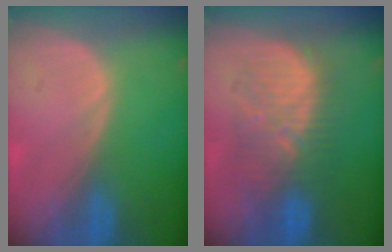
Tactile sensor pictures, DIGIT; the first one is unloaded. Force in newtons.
{"total": 9.1, "press": 9.1, "slide": 0.3}